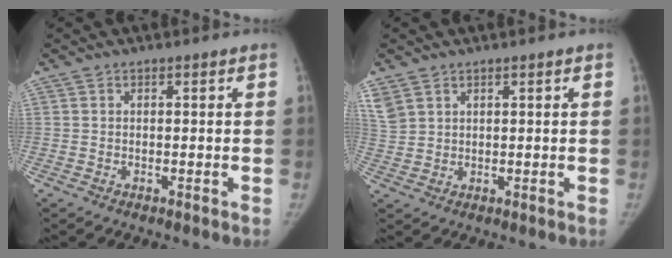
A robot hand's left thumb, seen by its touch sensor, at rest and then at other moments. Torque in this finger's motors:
{"motor_torque": [0.67, -0.17, 0.32, 0.21, 0.12]}